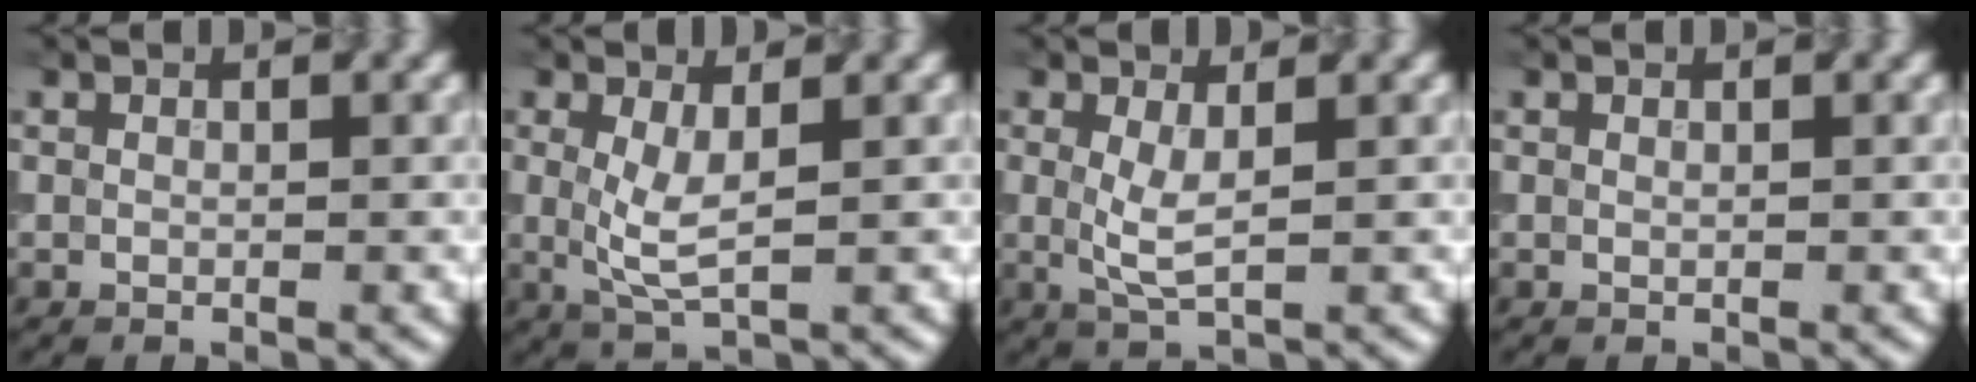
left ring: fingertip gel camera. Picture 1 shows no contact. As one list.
[{"total": 3.1, "force": [0.4, 0.9, 3.0], "torque": [-0.067, -0.006, 0.010]}, {"total": 2.6, "force": [0.3, 0.6, 2.5], "torque": [-0.056, -0.005, 0.009]}, {"total": 0.0}]